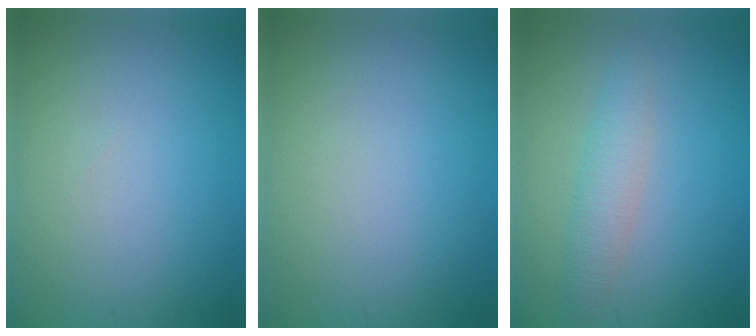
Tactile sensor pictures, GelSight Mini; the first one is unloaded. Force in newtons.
{"total": 0.0}
{"total": 2.5, "press": 2.5, "slide": 0.1}